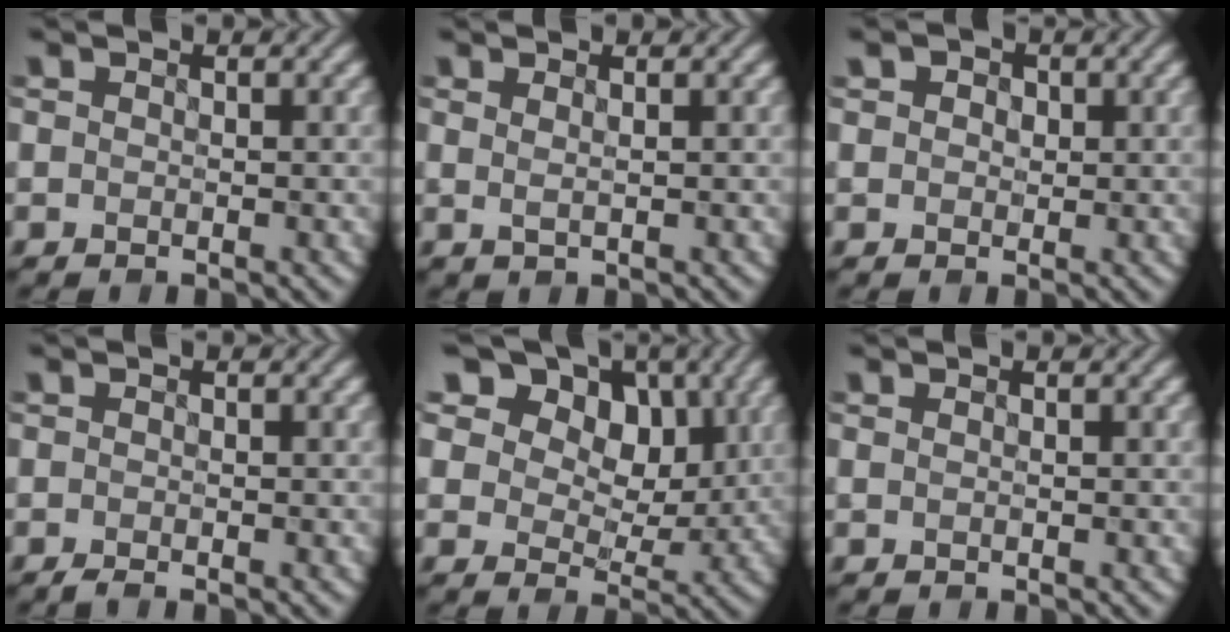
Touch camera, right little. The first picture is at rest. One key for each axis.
{"total": 1.3, "fx": 0.8, "fy": 0.3, "fz": 0.9, "tx": -0.017, "ty": -0.002, "tz": 0.009}
{"total": 2.8, "fx": 1.5, "fy": 1.9, "fz": 1.4, "tx": -0.029, "ty": 0.013, "tz": 0.008}
{"total": 0.8, "fx": -0.6, "fy": 0.0, "fz": 0.5, "tx": -0.012, "ty": -0.003, "tz": -0.016}
{"total": 16.0, "fx": 9.0, "fy": 10.5, "fz": 8.0, "tx": -0.170, "ty": 0.036, "tz": 0.155}
{"total": 0.0}